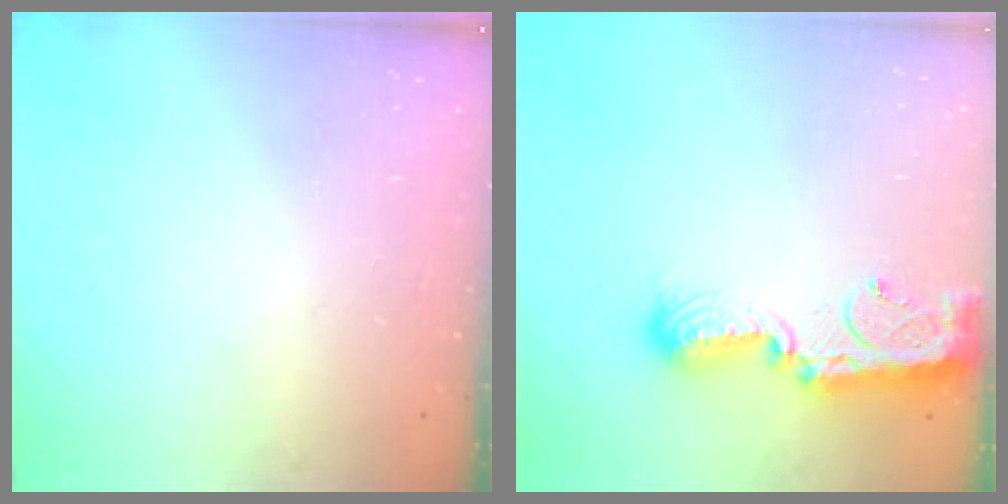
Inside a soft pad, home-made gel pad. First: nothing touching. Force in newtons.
{"total": 11.2, "press": 11.2, "slide": 1.0}